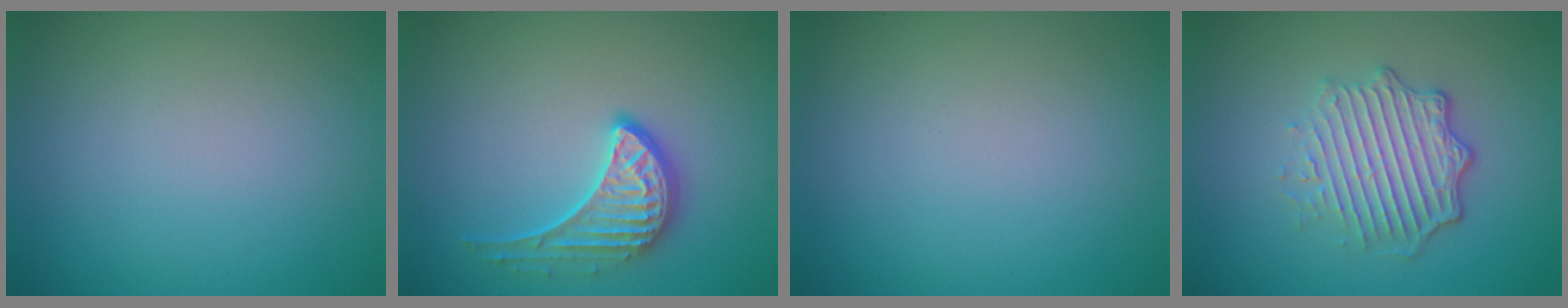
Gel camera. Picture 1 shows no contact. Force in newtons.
{"total": 3.5, "press": 3.0, "slide": 1.8}
{"total": 0.0}
{"total": 5.0, "press": 3.5, "slide": 3.5}